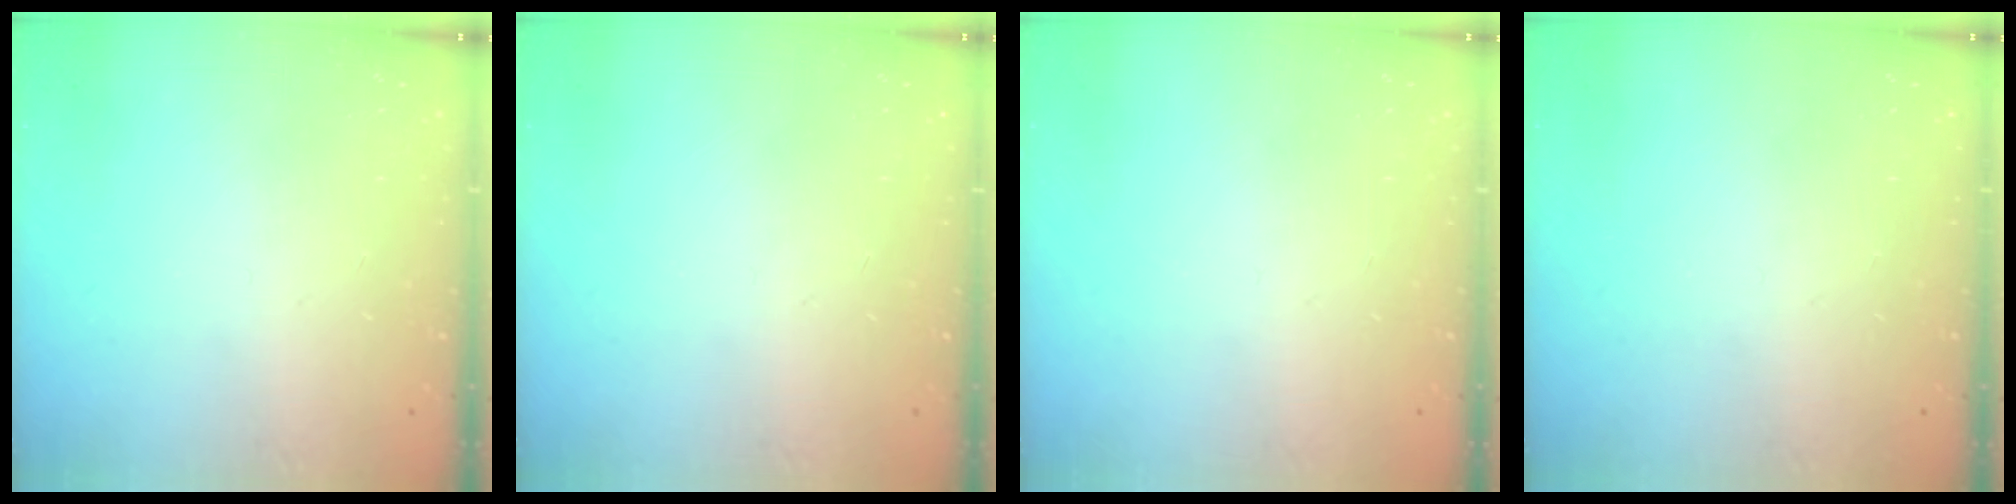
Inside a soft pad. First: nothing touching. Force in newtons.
{"total": 0.0}
{"total": 0.0}
{"total": 0.0}